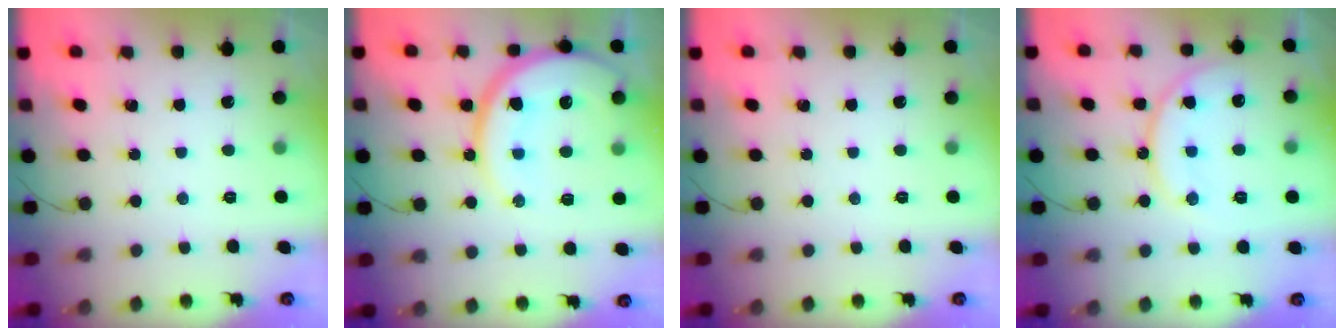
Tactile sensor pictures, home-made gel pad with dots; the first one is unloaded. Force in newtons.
{"total": 18.7, "press": 18.6, "slide": 1.8}
{"total": 0.0}
{"total": 13.5, "press": 13.5, "slide": 0.9}